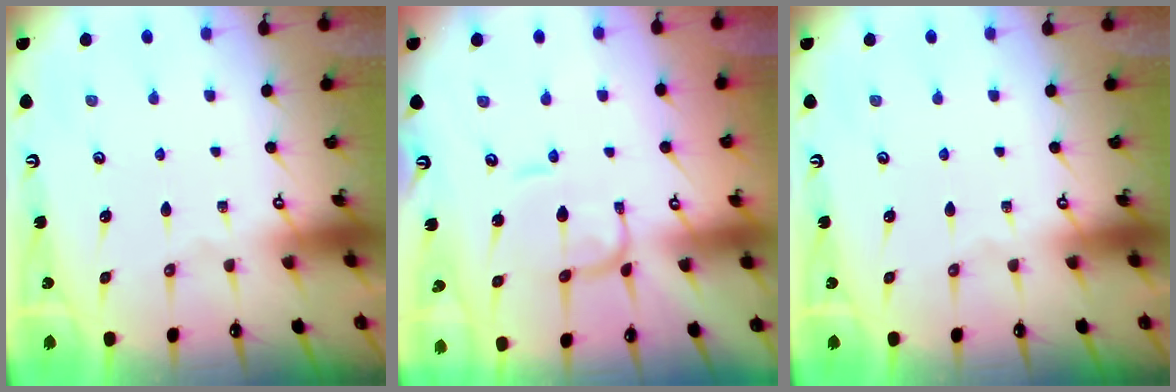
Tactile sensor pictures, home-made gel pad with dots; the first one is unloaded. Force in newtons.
{"total": 0.6, "press": 0.6, "slide": 0.3}
{"total": 0.0}